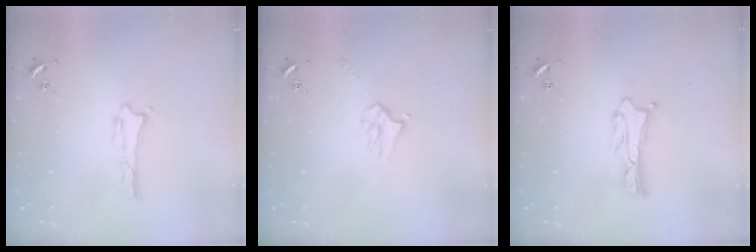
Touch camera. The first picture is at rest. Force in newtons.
{"total": 4.2, "press": 4.2, "slide": 0.6}
{"total": 1.1, "press": 1.1, "slide": 0.2}